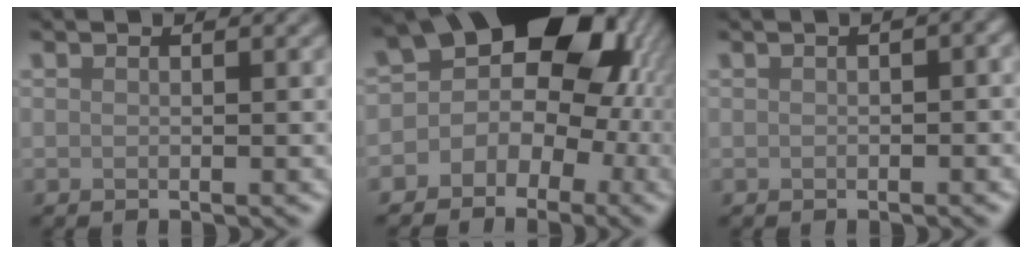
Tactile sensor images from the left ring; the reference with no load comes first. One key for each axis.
{"total": 15.1, "fx": 3.2, "fy": 11.4, "fz": 9.3, "tx": -0.109, "ty": 0.045, "tz": 0.025}
{"total": 1.5, "fx": 0.1, "fy": 1.0, "fz": 1.2, "tx": -0.011, "ty": 0.003, "tz": 0.004}